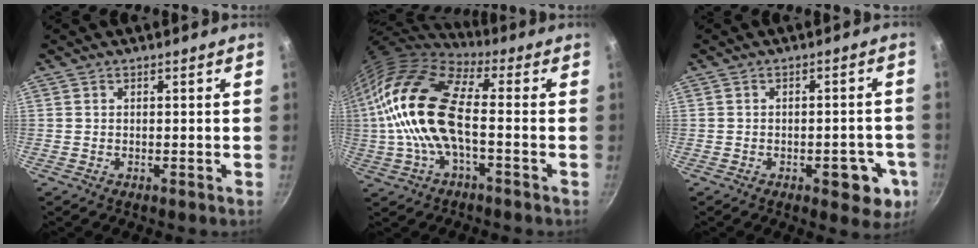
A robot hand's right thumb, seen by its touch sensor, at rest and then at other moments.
{"total": 18.6, "force": [-1.1, 8.1, 16.7], "torque": [-0.352, 0.038, -0.026]}
{"total": 7.3, "force": [-3.1, 3.3, 5.7], "torque": [-0.045, 0.019, -0.032]}